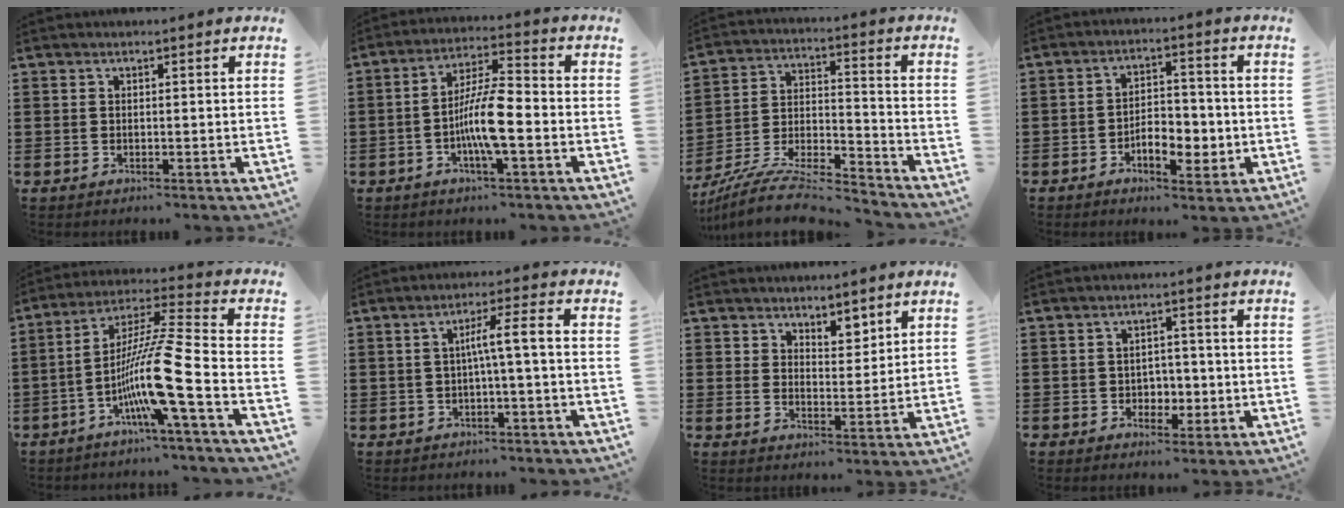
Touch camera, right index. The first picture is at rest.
{"total": 8.6, "force": [-2.3, 1.7, 8.1], "torque": [-0.165, -0.005, -0.047]}
{"total": 8.6, "force": [-8.0, 0.9, 2.9], "torque": [-0.058, -0.003, -0.162]}
{"total": 5.9, "force": [-2.2, 3.2, 4.5], "torque": [-0.071, 0.007, -0.040]}
{"total": 12.9, "force": [-5.5, -0.7, 11.6], "torque": [-0.239, -0.024, -0.116]}
{"total": 4.7, "force": [-0.9, -0.1, 4.6], "torque": [-0.085, 0.001, -0.022]}
{"total": 4.1, "force": [3.7, 1.7, 0.2], "torque": [-0.009, -0.007, 0.068]}
{"total": 3.0, "force": [-0.8, 2.7, 1.0], "torque": [-0.021, 0.003, -0.023]}